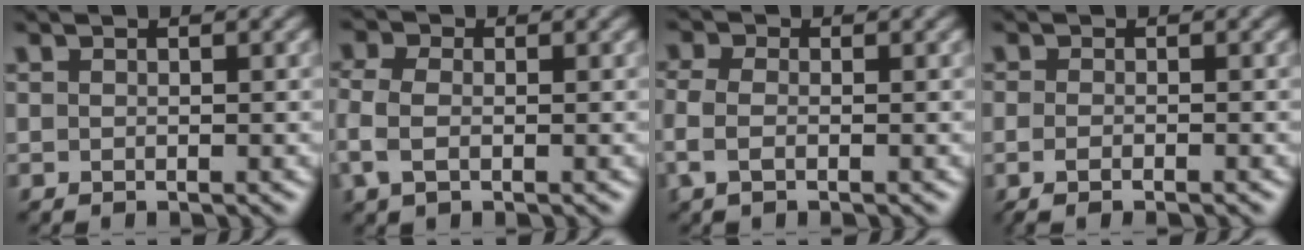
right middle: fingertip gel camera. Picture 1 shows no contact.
{"total": 3.1, "force": [-0.5, 2.0, 2.3], "torque": [-0.069, -0.002, -0.013]}
{"total": 2.3, "force": [-0.5, 1.2, 1.9], "torque": [-0.057, -0.006, -0.011]}
{"total": 2.0, "force": [-0.8, 0.6, 1.7], "torque": [-0.025, -0.008, -0.019]}